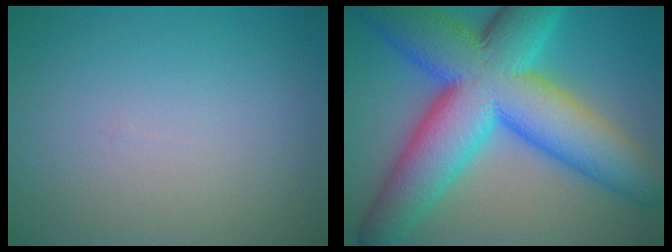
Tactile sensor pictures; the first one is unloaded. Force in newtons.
{"total": 15.8, "press": 15.8, "slide": 0.1}